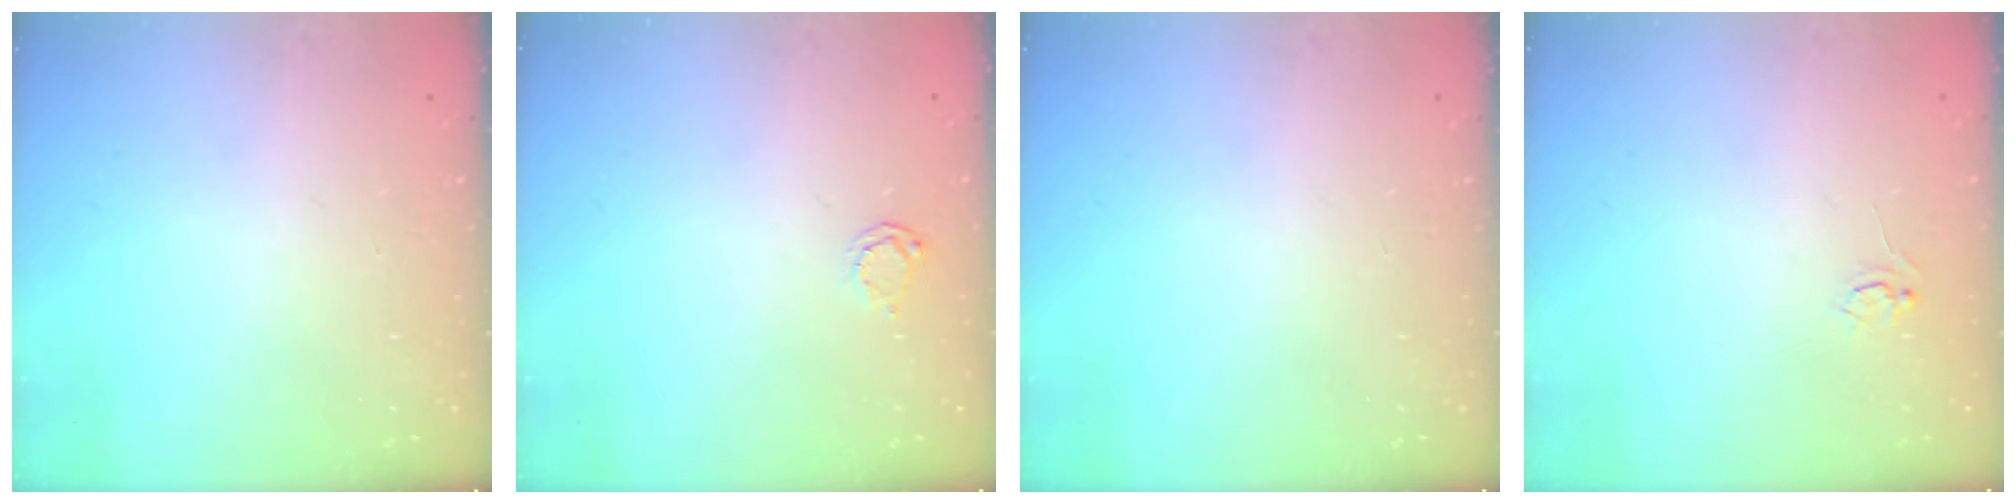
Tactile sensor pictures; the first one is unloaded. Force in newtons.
{"total": 2.7, "press": 2.7, "slide": 0.4}
{"total": 0.0}
{"total": 3.1, "press": 3.1, "slide": 0.3}